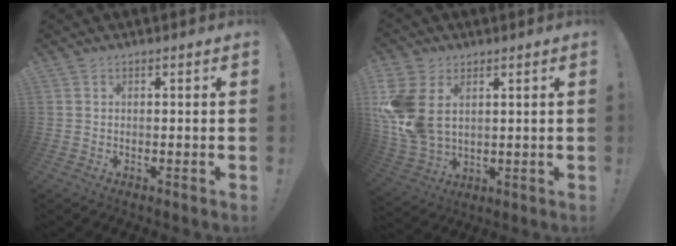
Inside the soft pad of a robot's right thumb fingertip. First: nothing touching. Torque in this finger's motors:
{"motor_torque": [1.76, 1.77, 0.95, 0.15, 0.19]}